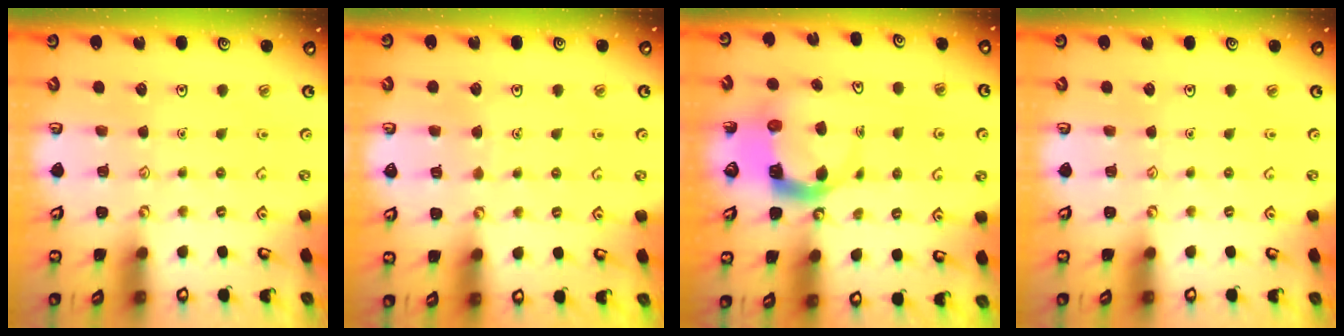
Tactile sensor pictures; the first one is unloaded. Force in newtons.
{"total": 2.7, "press": 2.7, "slide": 0.2}
{"total": 5.3, "press": 5.3, "slide": 0.7}
{"total": 0.0}